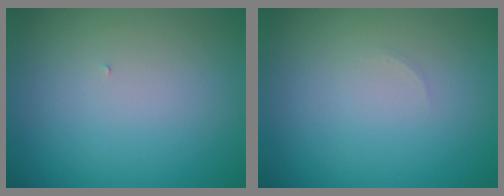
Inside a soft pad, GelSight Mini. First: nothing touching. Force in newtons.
{"total": 0.6, "press": 0.6, "slide": 0.1}